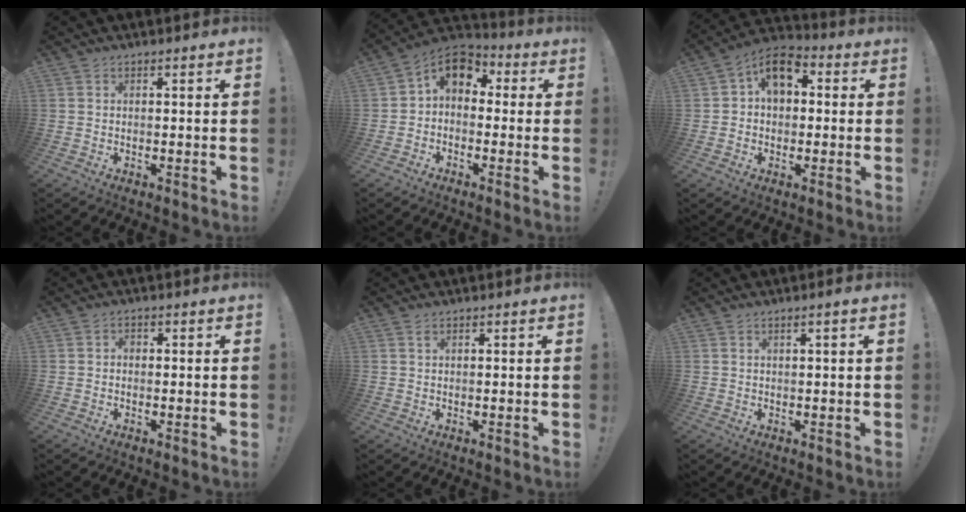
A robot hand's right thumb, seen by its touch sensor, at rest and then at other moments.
{"total": 7.8, "force": [1.4, 5.7, 5.1], "torque": [-0.086, 0.000, 0.030]}
{"total": 9.2, "force": [2.5, 6.7, 5.9], "torque": [-0.081, 0.004, 0.048]}
{"total": 1.1, "force": [-0.5, 0.8, 0.6], "torque": [-0.010, 0.005, -0.009]}
{"total": 0.7, "force": [0.5, 0.2, 0.5], "torque": [-0.005, -0.003, 0.007]}
{"total": 1.8, "force": [0.4, -0.2, 1.8], "torque": [-0.038, 0.003, 0.007]}